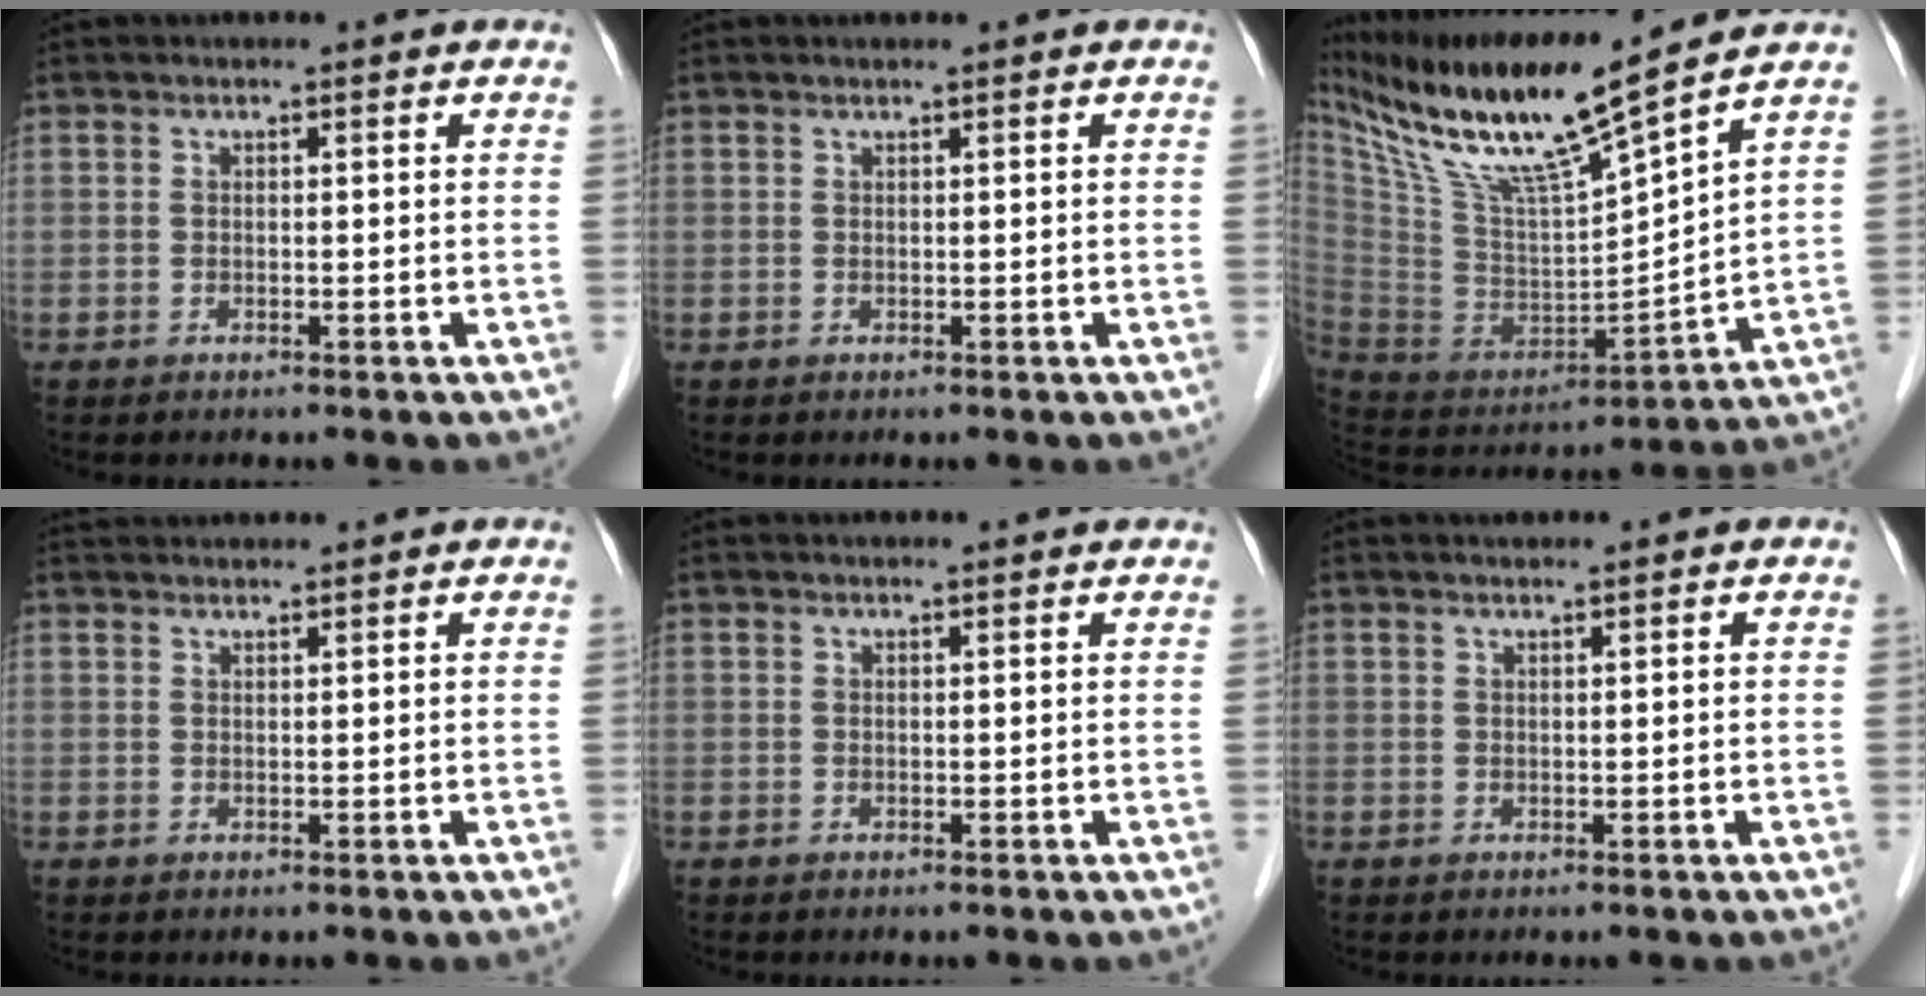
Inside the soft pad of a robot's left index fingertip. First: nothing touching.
{"total": 0.0}
{"total": 17.6, "force": [13.2, 0.1, 11.7], "torque": [-0.223, -0.006, 0.254]}
{"total": 5.0, "force": [4.8, 0.4, 1.4], "torque": [-0.017, 0.039, 0.071]}
{"total": 2.6, "force": [2.5, 0.3, 0.5], "torque": [-0.011, 0.015, 0.026]}
{"total": 1.0, "force": [1.0, 0.0, 0.4], "torque": [-0.008, 0.006, 0.018]}